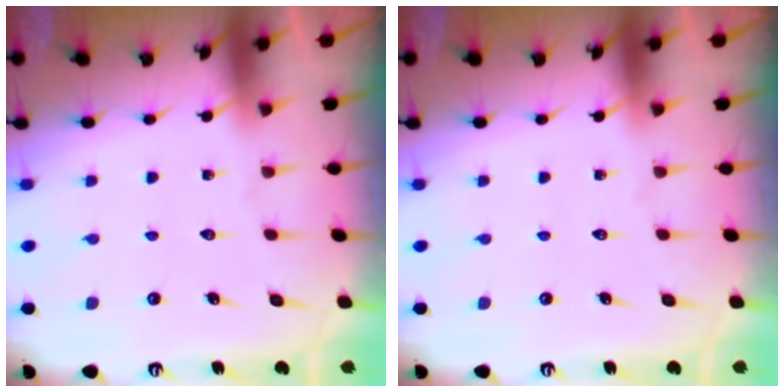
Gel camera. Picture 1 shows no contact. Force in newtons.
{"total": 0.0}